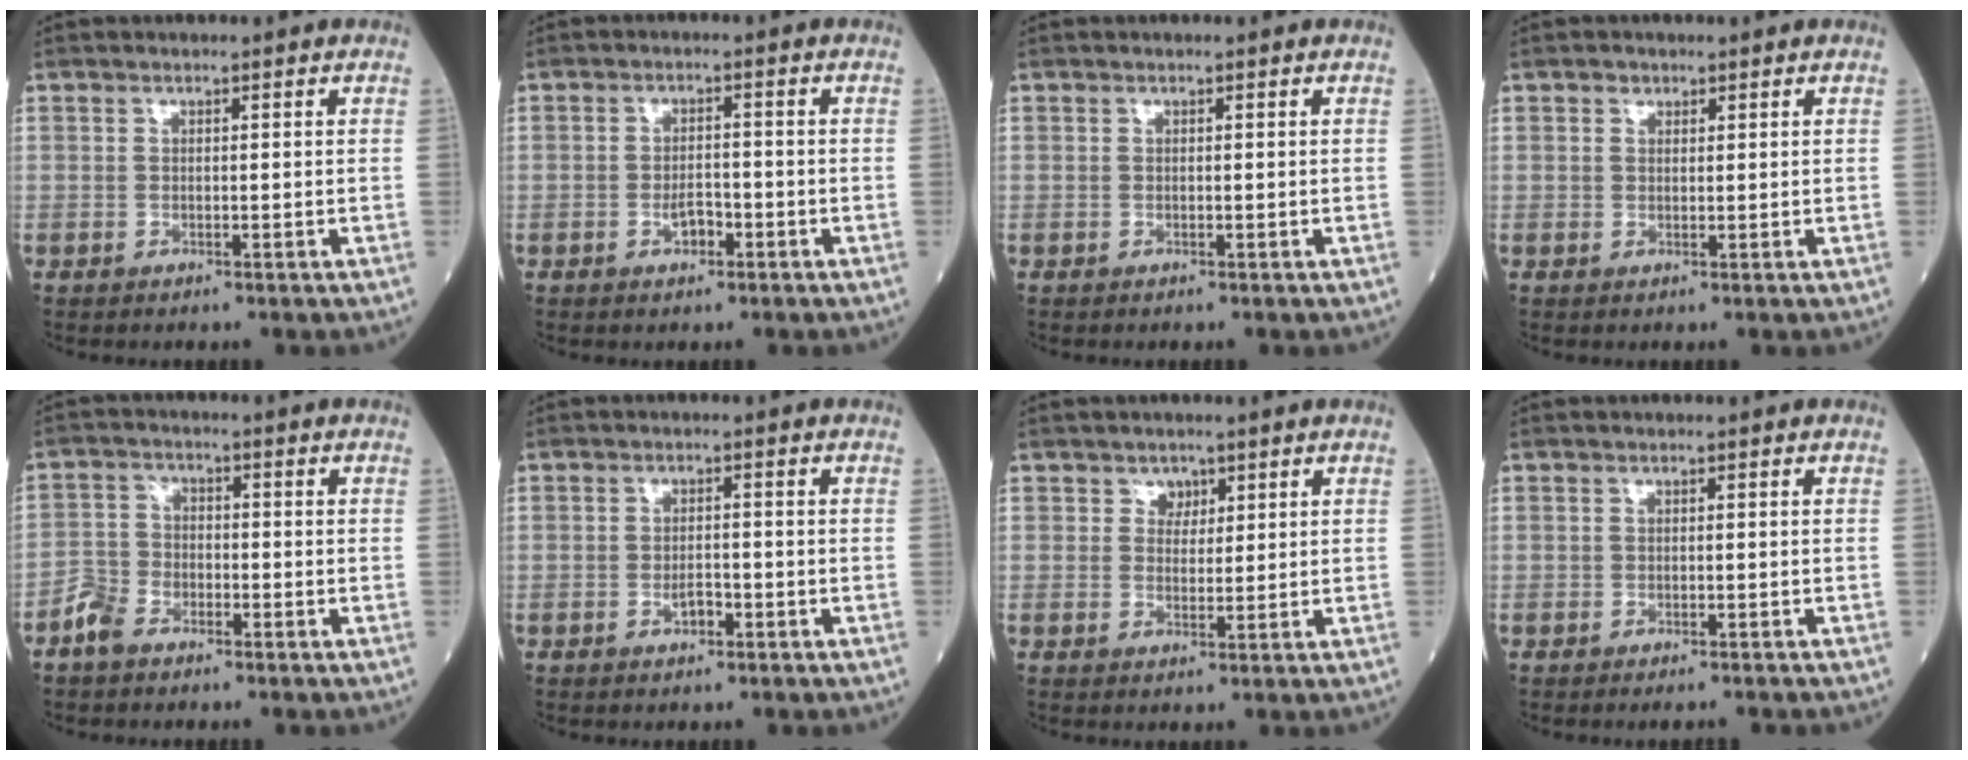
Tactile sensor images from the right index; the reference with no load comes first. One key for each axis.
{"total": 2.7, "fx": -1.3, "fy": 1.3, "fz": 1.9, "tx": -0.031, "ty": 0.005, "tz": -0.022}
{"total": 0.0}
{"total": 0.7, "fx": 0.6, "fy": 0.3, "fz": 0.2, "tx": 0.000, "ty": -0.004, "tz": 0.006}
{"total": 4.3, "fx": -3.1, "fy": 2.5, "fz": 1.7, "tx": -0.039, "ty": 0.005, "tz": -0.065}
{"total": 2.0, "fx": -1.0, "fy": 0.9, "fz": 1.5, "tx": -0.022, "ty": 0.003, "tz": -0.017}
{"total": 2.1, "fx": 1.3, "fy": 1.6, "fz": 0.5, "tx": 0.000, "ty": -0.001, "tz": 0.017}
{"total": 2.3, "fx": -2.2, "fy": 0.1, "fz": 0.8, "tx": -0.008, "ty": -0.004, "tz": -0.029}